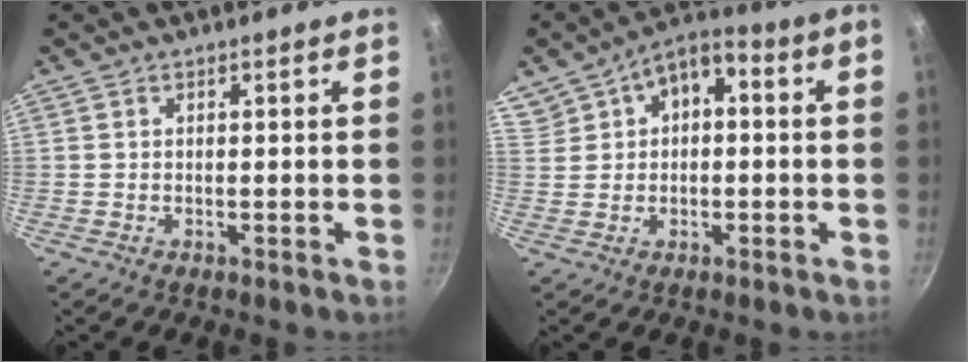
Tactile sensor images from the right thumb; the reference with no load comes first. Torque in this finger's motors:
{"motor_torque": [0.02, 0.04, 0.26, 0.53, 0.11]}